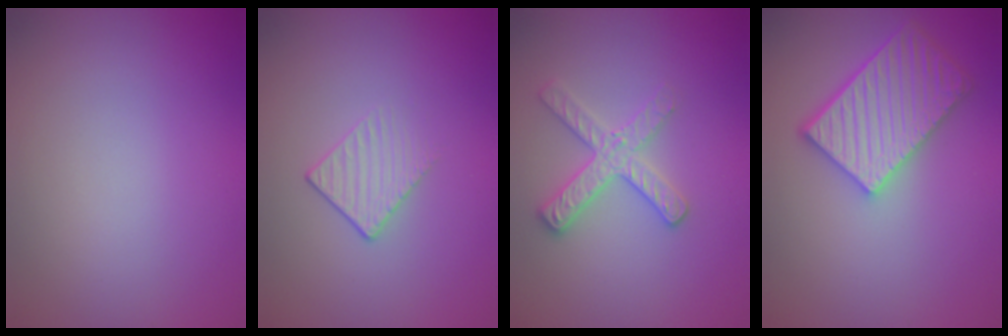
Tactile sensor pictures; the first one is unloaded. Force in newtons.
{"total": 1.5, "press": 0.9, "slide": 1.2}
{"total": 2.7, "press": 2.6, "slide": 0.9}
{"total": 5.4, "press": 4.7, "slide": 2.6}